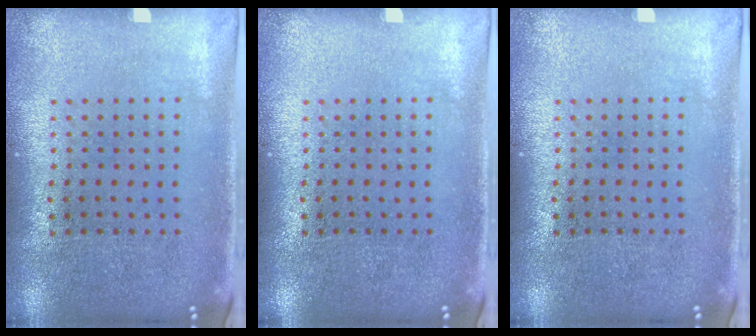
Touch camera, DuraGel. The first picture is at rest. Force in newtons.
{"total": 0.0}
{"total": 0.0}